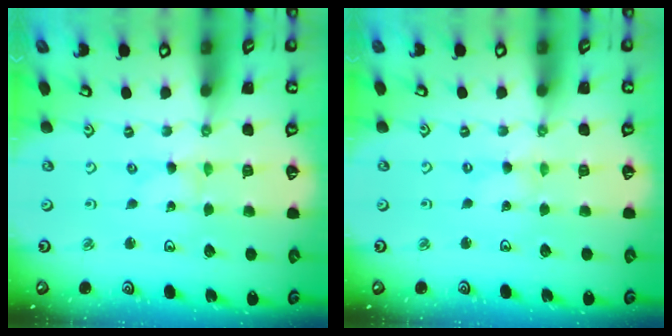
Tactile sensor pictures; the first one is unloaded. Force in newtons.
{"total": 0.0}